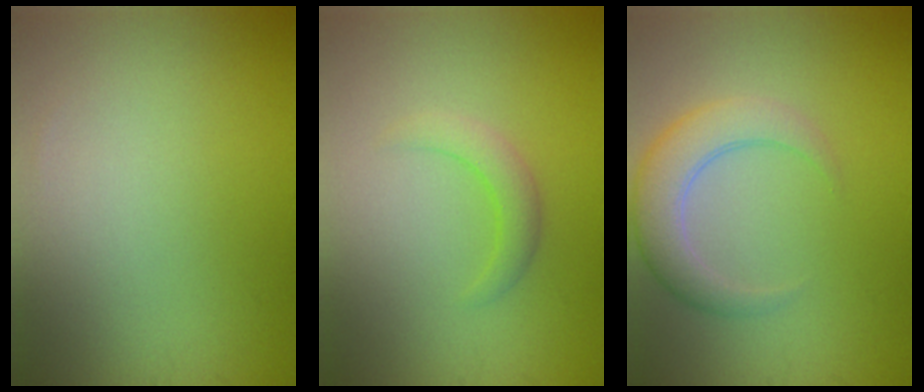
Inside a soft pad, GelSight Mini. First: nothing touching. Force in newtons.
{"total": 2.0, "press": 2.0, "slide": 0.3}
{"total": 5.4, "press": 5.4, "slide": 0.1}